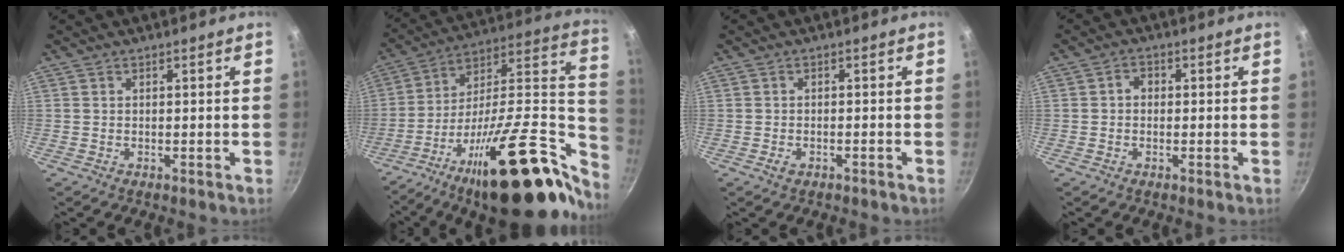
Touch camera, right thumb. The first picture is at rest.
{"total": 34.2, "force": [-14.0, 12.9, 28.4], "torque": [-0.374, 0.080, -0.223]}
{"total": 1.4, "force": [-0.9, 0.6, 0.9], "torque": [-0.020, 0.009, -0.015]}
{"total": 2.0, "force": [0.0, 1.6, 1.2], "torque": [-0.013, 0.008, -0.003]}